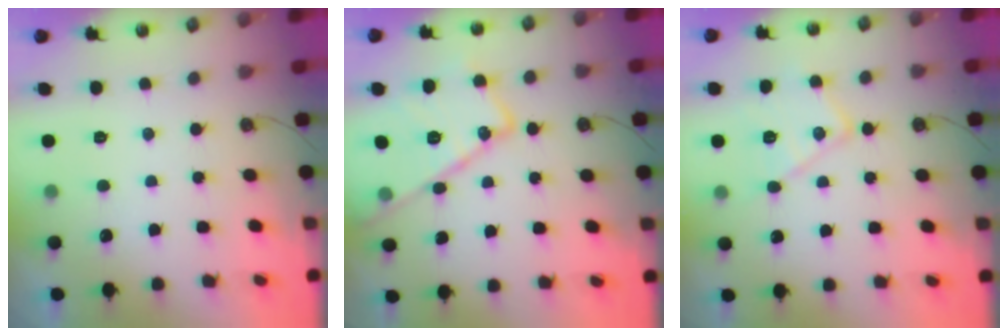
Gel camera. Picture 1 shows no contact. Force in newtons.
{"total": 18.9, "press": 18.9, "slide": 0.9}
{"total": 13.6, "press": 13.6, "slide": 0.9}